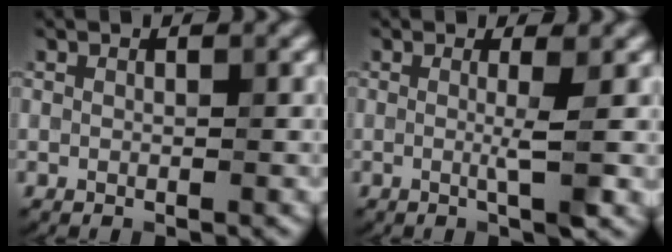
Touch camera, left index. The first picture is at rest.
{"total": 2.6, "force": [0.0, 0.4, 2.6], "torque": [-0.045, -0.006, -0.008]}